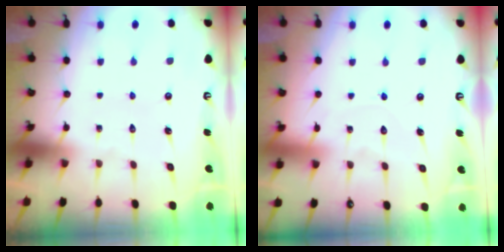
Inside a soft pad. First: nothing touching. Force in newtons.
{"total": 5.5, "press": 5.5, "slide": 0.3}